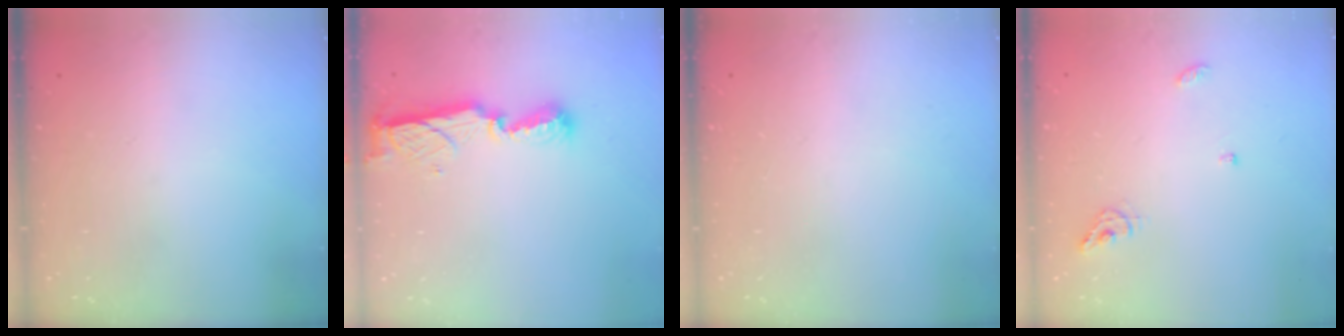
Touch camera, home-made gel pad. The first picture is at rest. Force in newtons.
{"total": 8.5, "press": 8.5, "slide": 0.3}
{"total": 0.0}
{"total": 7.0, "press": 6.9, "slide": 0.8}